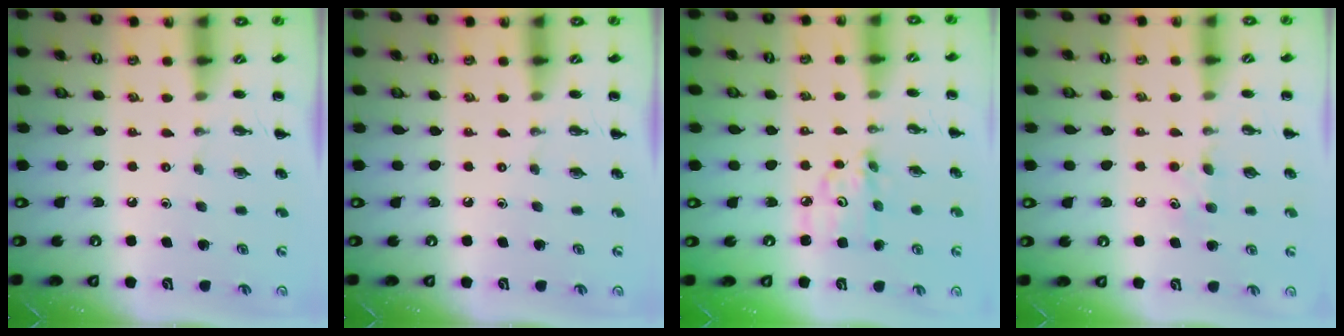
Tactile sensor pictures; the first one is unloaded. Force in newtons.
{"total": 0.0}
{"total": 6.1, "press": 6.1, "slide": 0.5}
{"total": 6.7, "press": 6.6, "slide": 1.6}